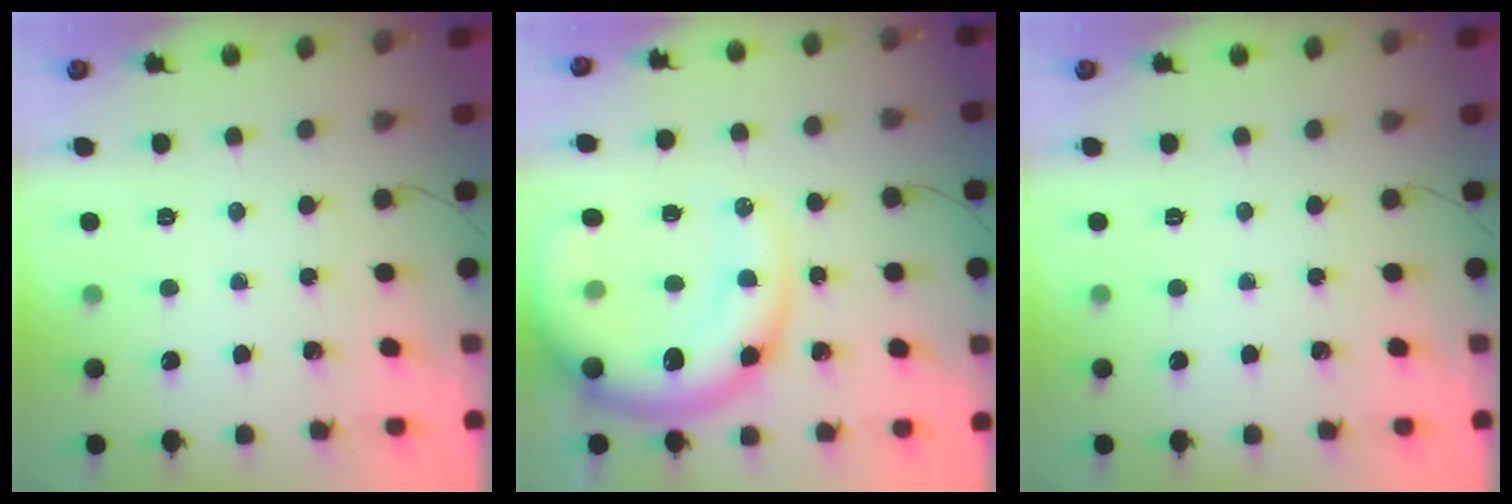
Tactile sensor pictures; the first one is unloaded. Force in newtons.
{"total": 19.8, "press": 19.1, "slide": 5.0}
{"total": 0.0}